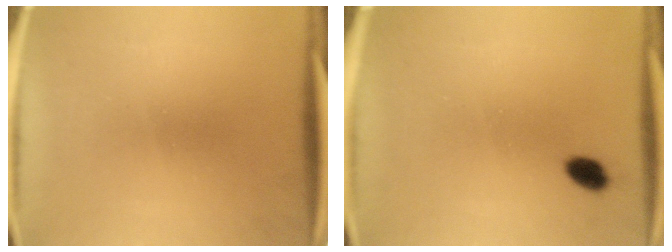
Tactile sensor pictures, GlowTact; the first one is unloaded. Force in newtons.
{"total": 2.9}